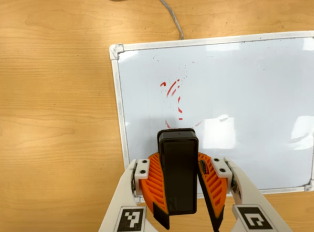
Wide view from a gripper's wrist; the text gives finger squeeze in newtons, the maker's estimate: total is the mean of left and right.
{"total": 11.2, "left": 10.5, "right": 12.0}